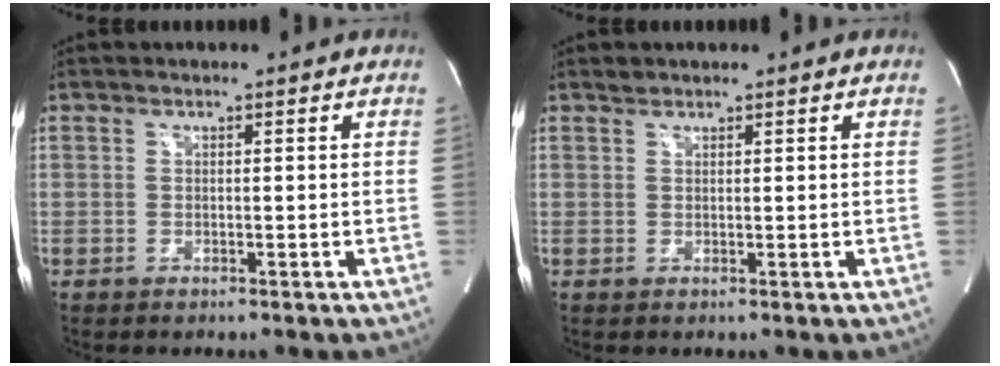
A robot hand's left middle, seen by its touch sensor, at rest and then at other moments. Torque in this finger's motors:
{"motor_torque": [0.16, -0.11, -0.10, 0.01]}